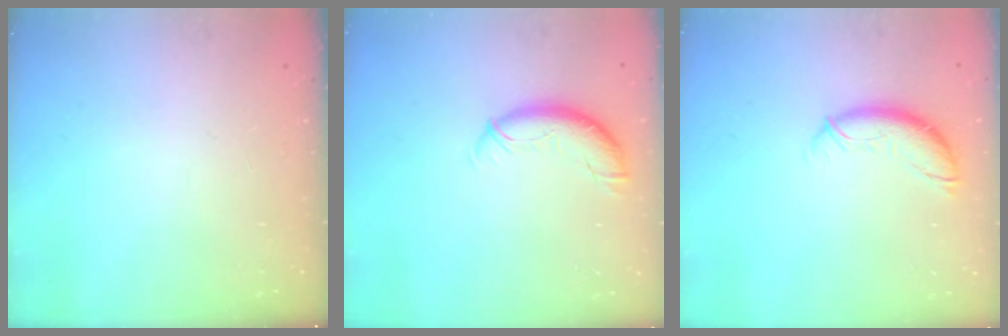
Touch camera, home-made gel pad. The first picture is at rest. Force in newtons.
{"total": 9.8, "press": 9.5, "slide": 2.3}
{"total": 9.5, "press": 9.5, "slide": 0.5}